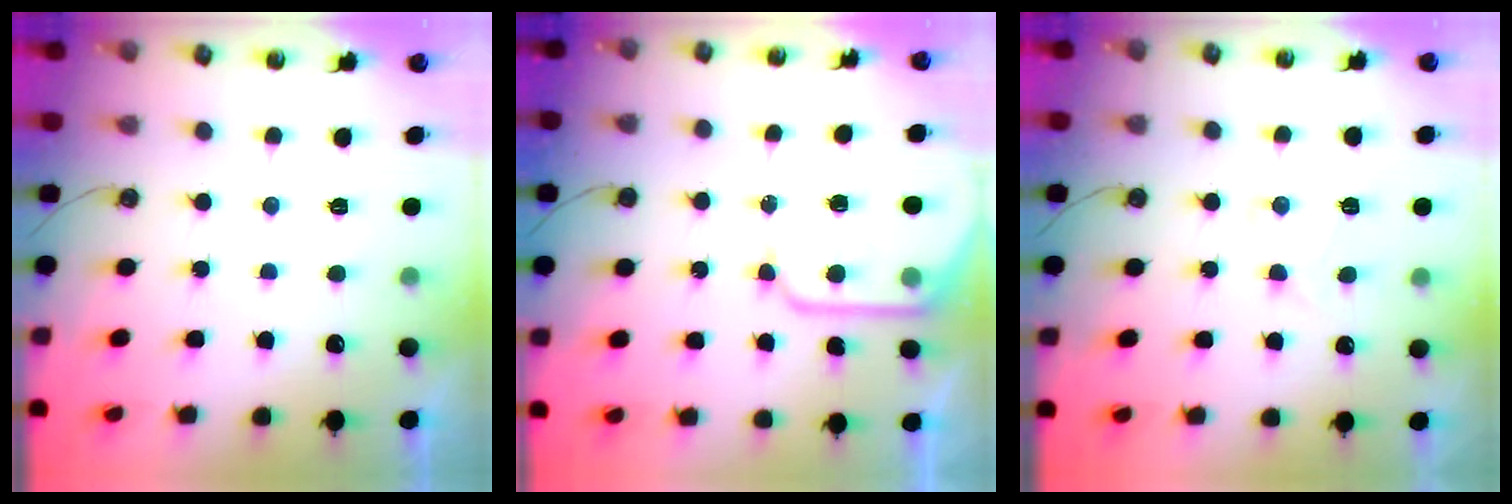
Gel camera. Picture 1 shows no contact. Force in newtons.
{"total": 13.6, "press": 13.6, "slide": 1.3}
{"total": 9.8, "press": 9.7, "slide": 0.8}